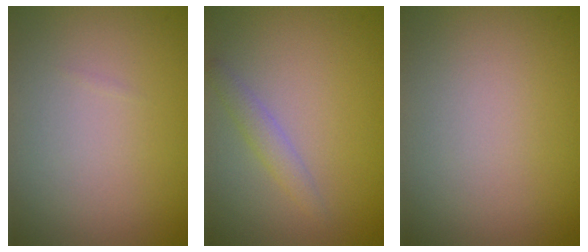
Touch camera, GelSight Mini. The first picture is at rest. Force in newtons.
{"total": 1.5, "press": 1.5, "slide": 0.2}
{"total": 0.0}